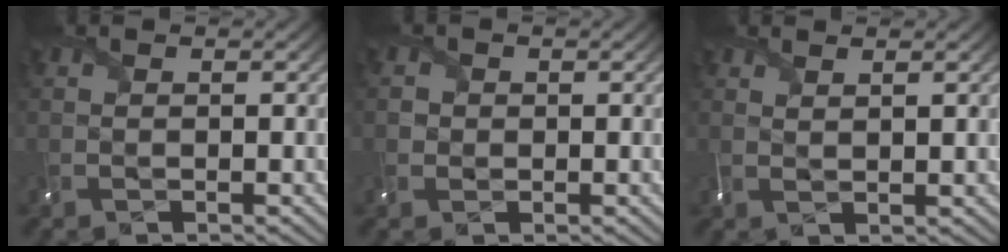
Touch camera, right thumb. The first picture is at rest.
{"total": 1.4, "force": [-0.3, 1.4, -0.1], "torque": [-0.001, -0.004, -0.011]}
{"total": 1.6, "force": [1.2, 0.1, 1.0], "torque": [-0.005, -0.005, 0.018]}